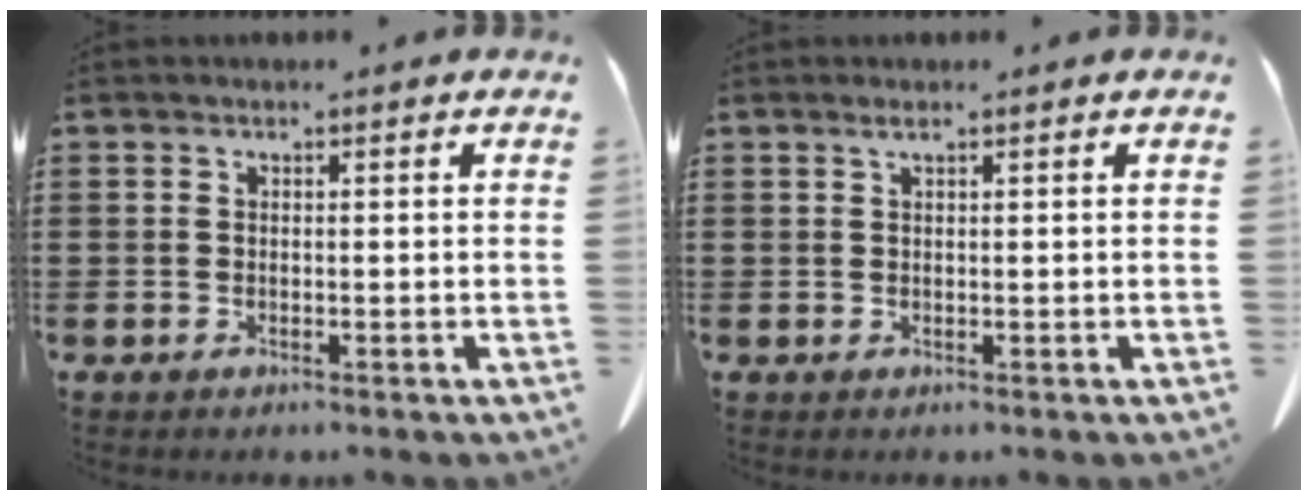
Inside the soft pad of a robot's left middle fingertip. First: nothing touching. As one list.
[{"total": 0.9, "force": [0.5, 0.0, 0.7], "torque": [-0.015, -0.001, 0.010]}]